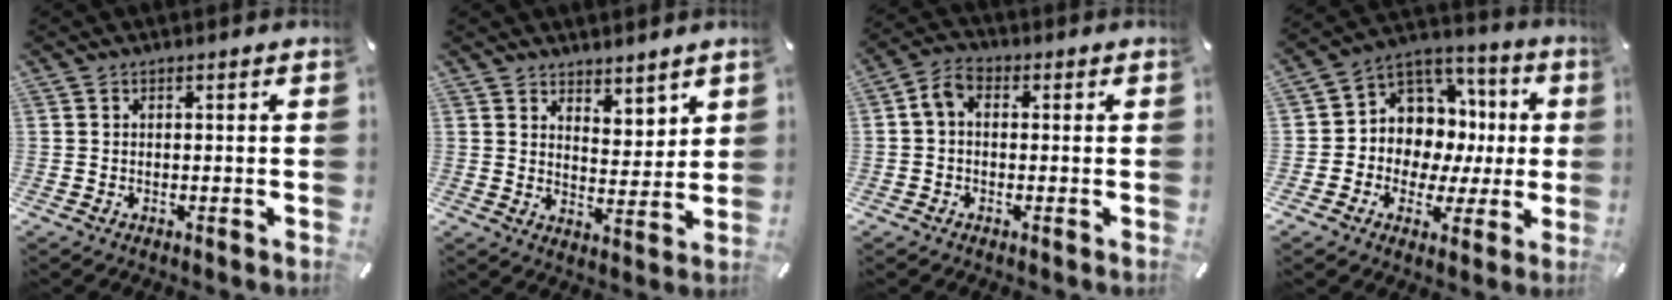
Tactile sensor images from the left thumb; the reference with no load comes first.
{"total": 5.5, "force": [4.8, 2.7, -0.4], "torque": [0.009, -0.042, 0.088]}
{"total": 4.5, "force": [-0.1, 3.0, 3.3], "torque": [-0.077, 0.008, -0.006]}
{"total": 10.1, "force": [0.8, 9.9, 2.2], "torque": [-0.037, -0.032, 0.028]}